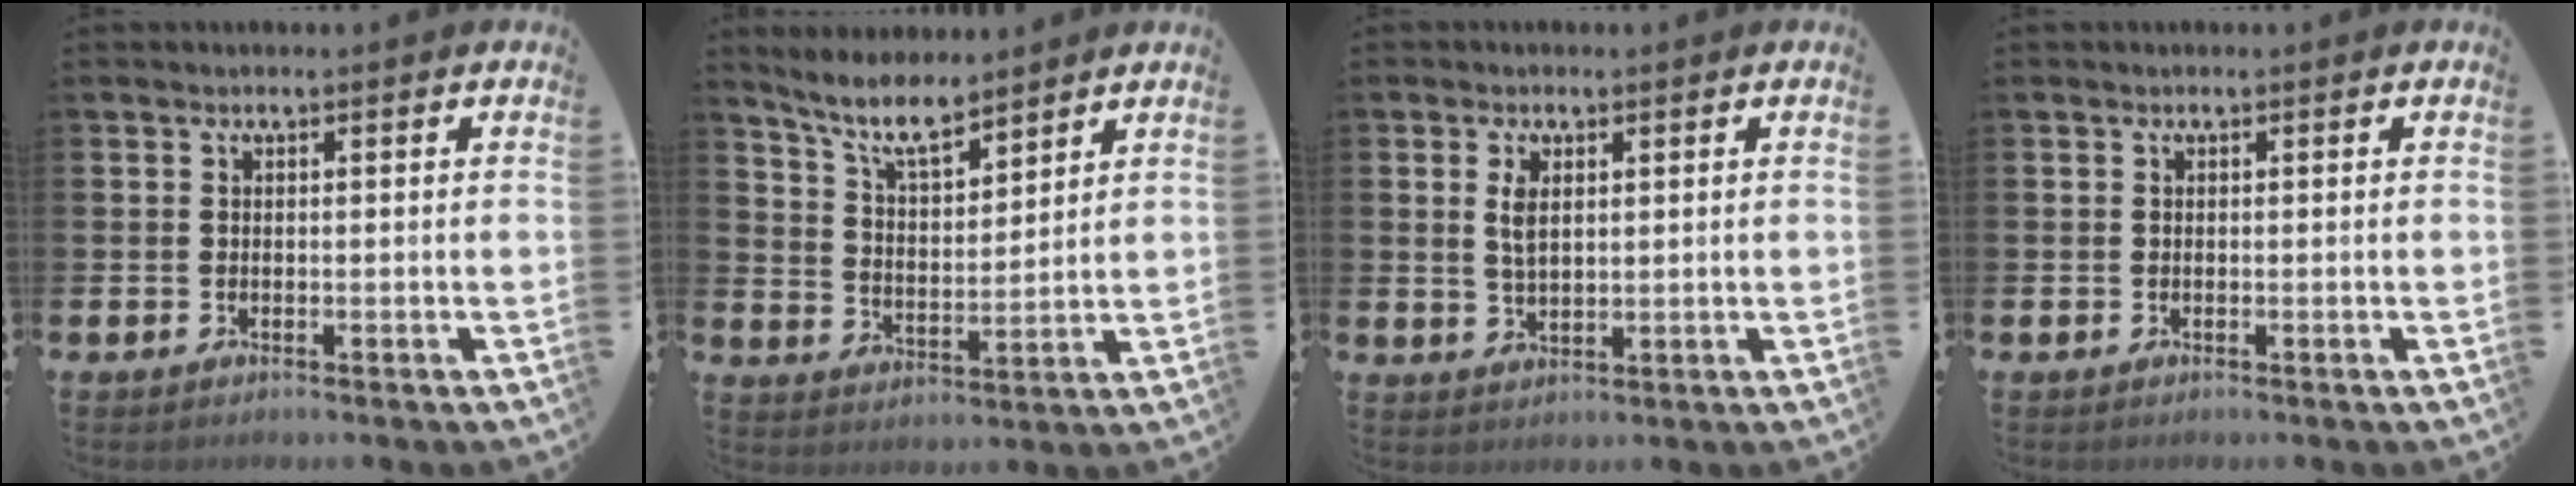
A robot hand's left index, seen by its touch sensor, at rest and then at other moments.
{"total": 7.6, "force": [6.6, 1.9, 3.3], "torque": [-0.093, -0.024, 0.120]}
{"total": 2.2, "force": [1.0, 1.1, 1.6], "torque": [-0.018, -0.002, 0.013]}
{"total": 0.0}